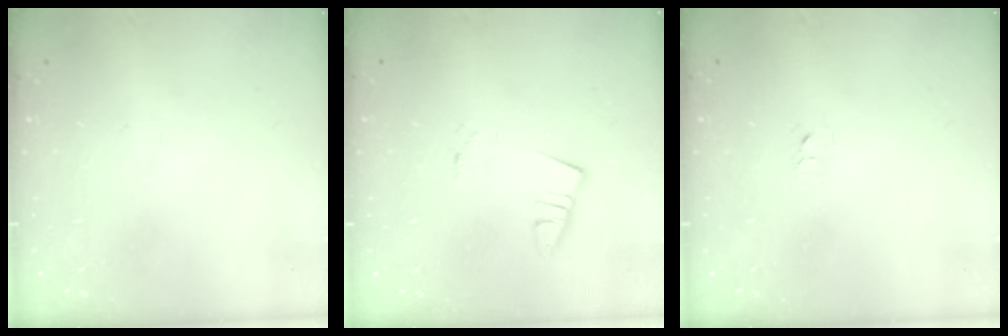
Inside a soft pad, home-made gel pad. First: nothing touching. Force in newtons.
{"total": 1.3, "press": 1.3, "slide": 0.1}
{"total": 2.7, "press": 2.7, "slide": 0.2}